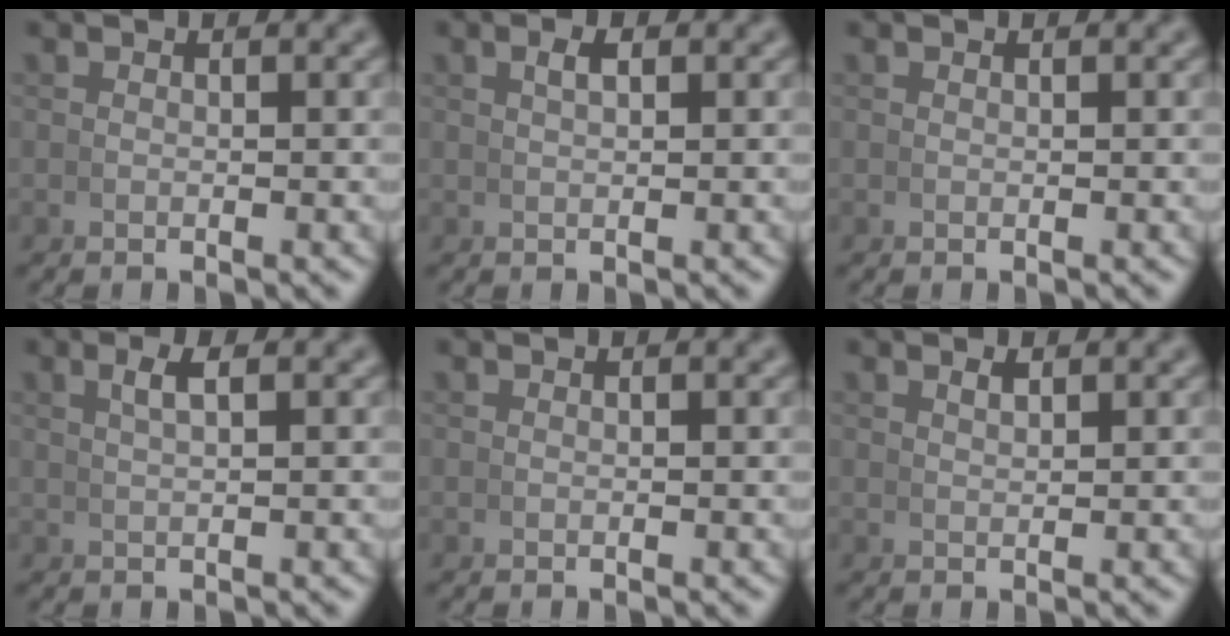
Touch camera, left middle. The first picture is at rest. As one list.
[{"total": 1.2, "force": [0.6, 0.4, 1.0], "torque": [-0.015, 0.003, 0.010]}, {"total": 0.0}, {"total": 1.9, "force": [1.0, 0.1, 1.6], "torque": [-0.028, 0.005, 0.018]}, {"total": 0.0}, {"total": 0.8, "force": [0.6, 0.1, 0.5], "torque": [-0.004, 0.002, 0.014]}]